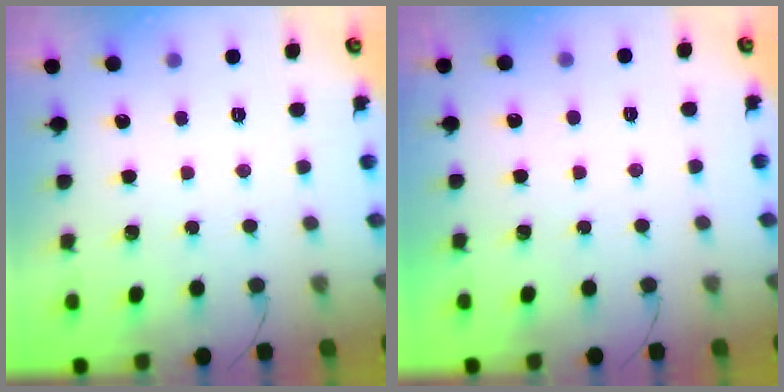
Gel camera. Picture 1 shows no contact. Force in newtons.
{"total": 0.9, "press": 0.9, "slide": 0.1}